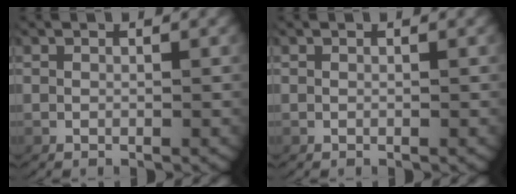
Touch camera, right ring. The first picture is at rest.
{"total": 0.0}